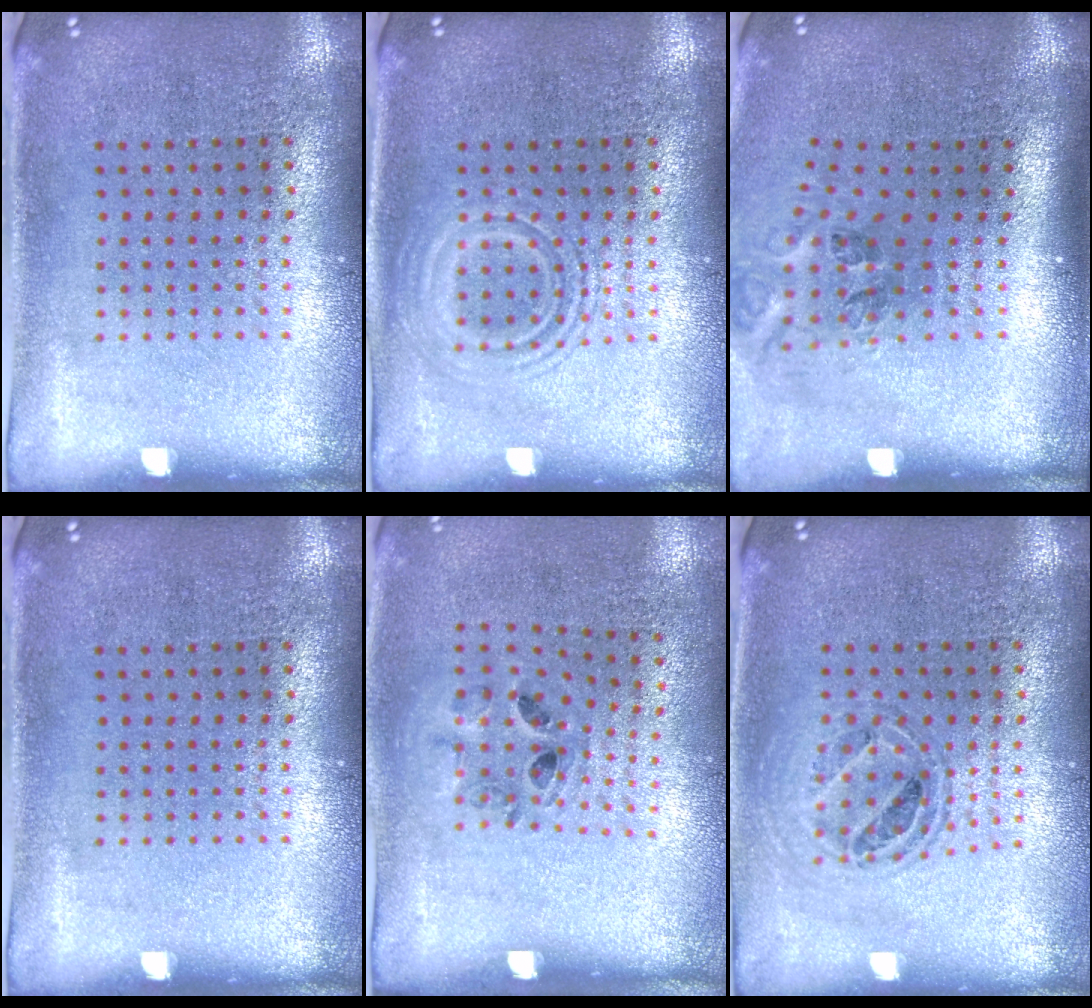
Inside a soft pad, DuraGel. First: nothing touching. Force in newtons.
{"total": 2.6, "press": 2.6, "slide": 0.4}
{"total": 1.5, "press": 1.0, "slide": 1.0}
{"total": 0.0}
{"total": 0.9, "press": 0.8, "slide": 0.5}
{"total": 0.8, "press": 0.7, "slide": 0.2}